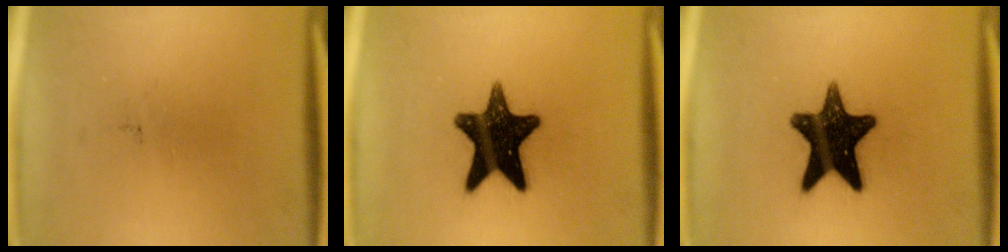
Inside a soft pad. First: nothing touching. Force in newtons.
{"total": 15.5}
{"total": 15.5}